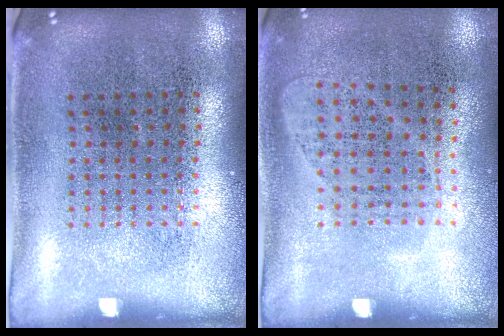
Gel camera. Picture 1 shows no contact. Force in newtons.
{"total": 1.0, "press": 0.8, "slide": 0.5}